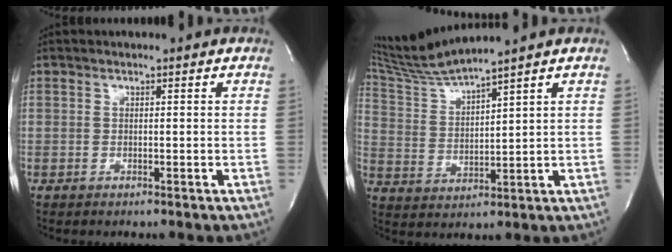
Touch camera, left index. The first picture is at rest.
{"total": 8.1, "force": [7.5, -1.9, 2.5], "torque": [-0.065, -0.004, 0.159]}